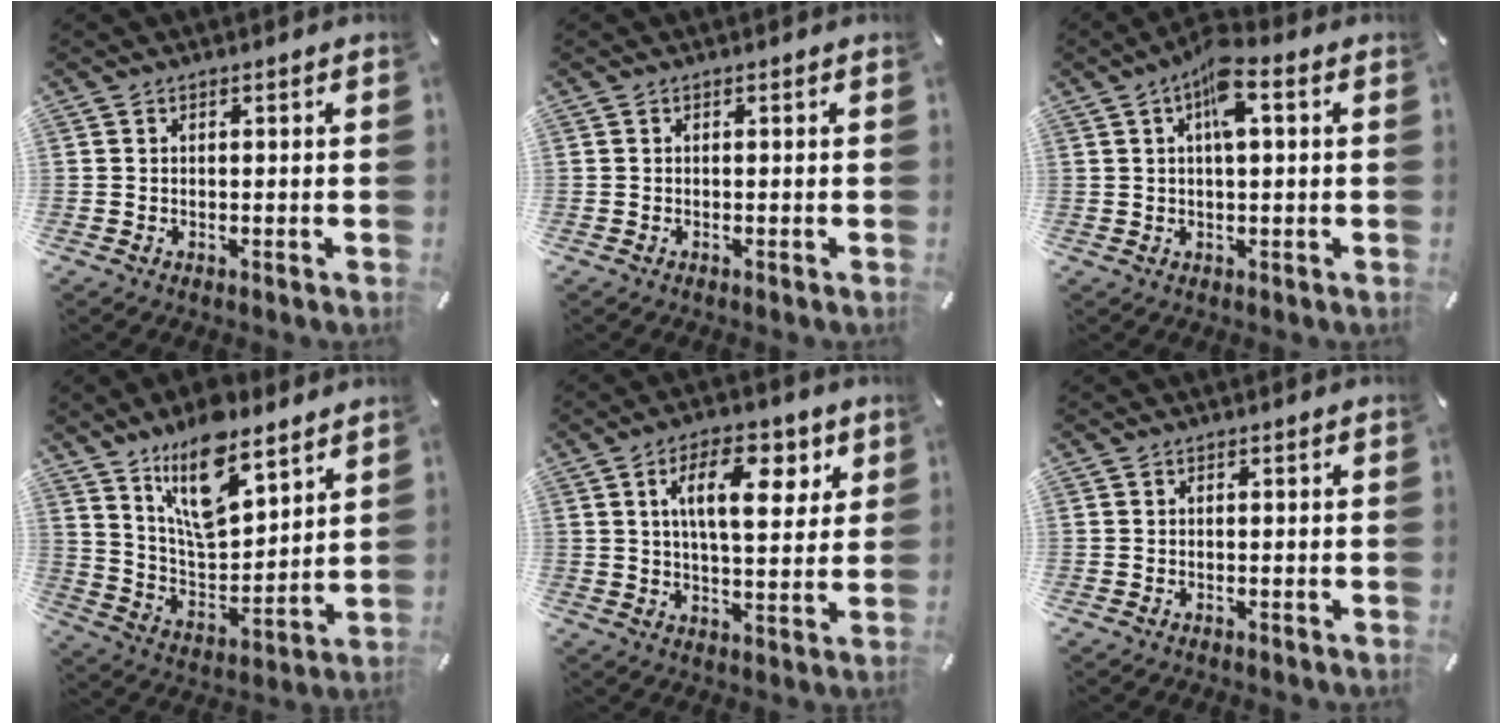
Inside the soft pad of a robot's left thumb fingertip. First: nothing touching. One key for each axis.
{"total": 0.0}
{"total": 7.5, "fx": 2.6, "fy": 2.5, "fz": 6.6, "tx": -0.115, "ty": 0.003, "tz": 0.041}
{"total": 16.2, "fx": 11.7, "fy": 7.0, "fz": 8.7, "tx": -0.159, "ty": -0.066, "tz": 0.209}
{"total": 13.3, "fx": 5.3, "fy": 6.4, "fz": 10.4, "tx": -0.158, "ty": -0.005, "tz": 0.085}
{"total": 0.0}